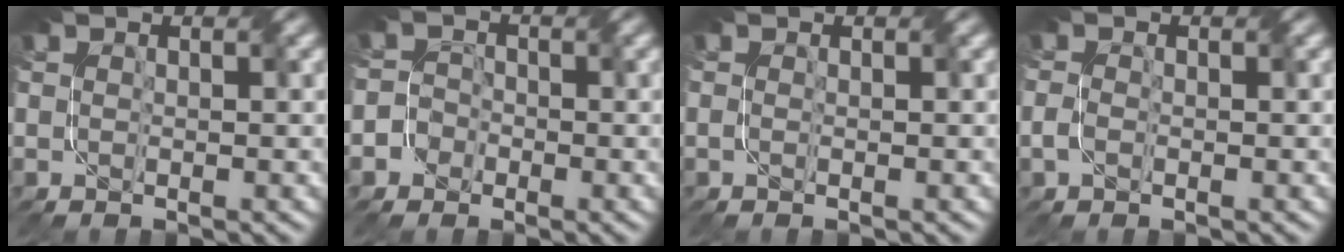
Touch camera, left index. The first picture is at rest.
{"total": 3.0, "force": [-2.1, 2.2, -0.2], "torque": [0.027, 0.007, -0.043]}
{"total": 0.6, "force": [-0.5, -0.3, 0.1], "torque": [-0.006, 0.002, -0.012]}
{"total": 1.0, "force": [-0.8, 0.3, 0.5], "torque": [-0.015, 0.002, -0.020]}